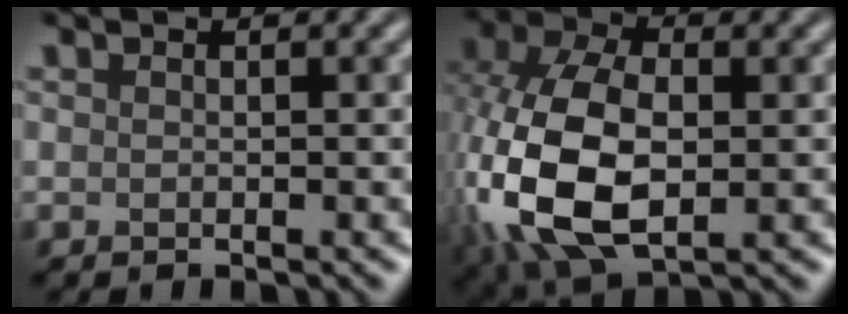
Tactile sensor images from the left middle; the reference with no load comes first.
{"total": 12.4, "force": [-1.9, 8.0, 9.4], "torque": [-0.236, -0.023, -0.032]}